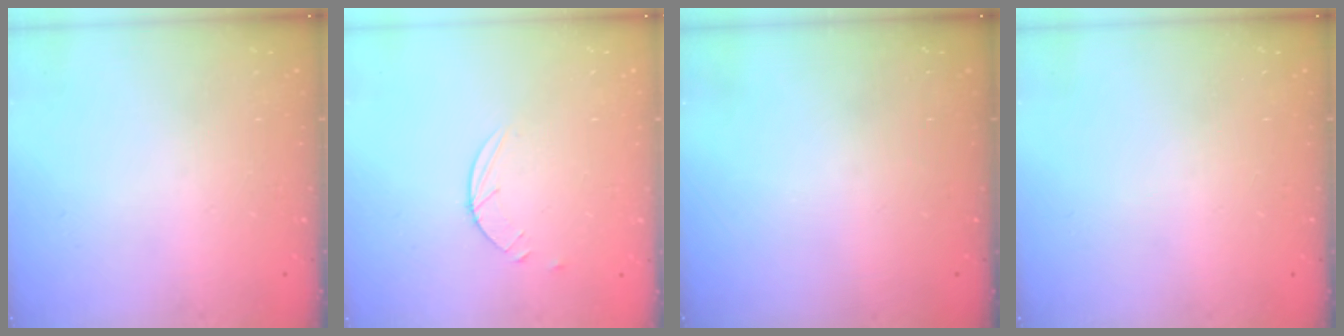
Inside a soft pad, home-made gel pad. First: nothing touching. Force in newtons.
{"total": 2.5, "press": 2.4, "slide": 0.3}
{"total": 0.0}
{"total": 0.0}